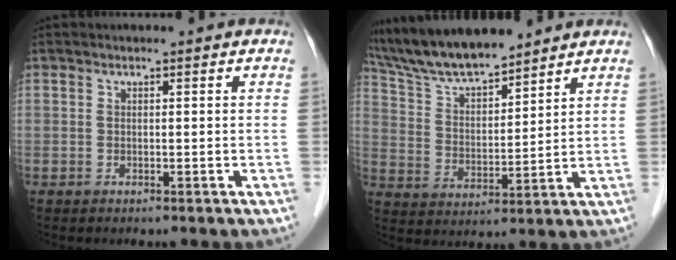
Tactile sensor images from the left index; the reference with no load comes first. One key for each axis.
{"total": 11.4, "fx": 10.4, "fy": 1.5, "fz": 4.5, "tx": -0.096, "ty": 0.010, "tz": 0.202}